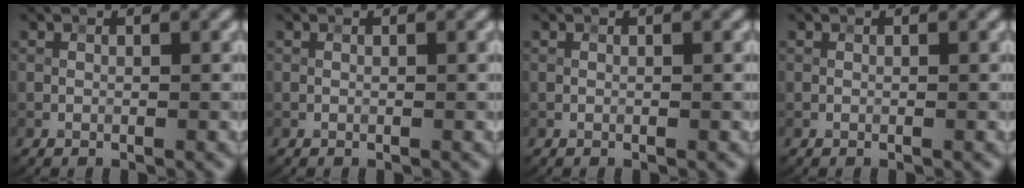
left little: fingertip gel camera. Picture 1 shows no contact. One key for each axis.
{"total": 0.0}
{"total": 0.0}
{"total": 0.0}